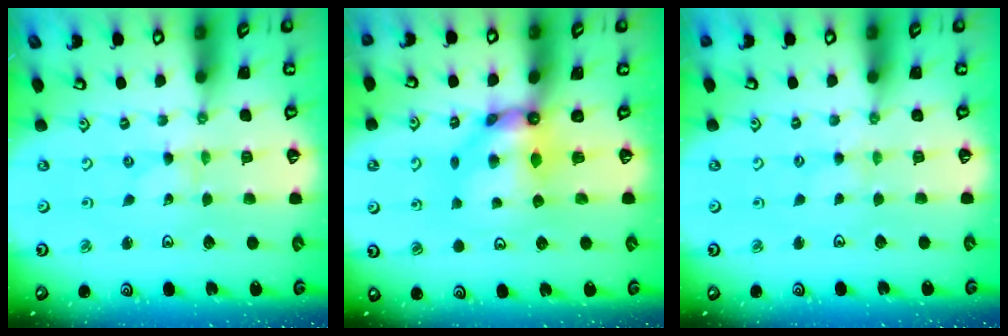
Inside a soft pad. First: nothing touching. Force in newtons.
{"total": 8.8, "press": 8.7, "slide": 0.6}
{"total": 1.3, "press": 1.2, "slide": 0.3}